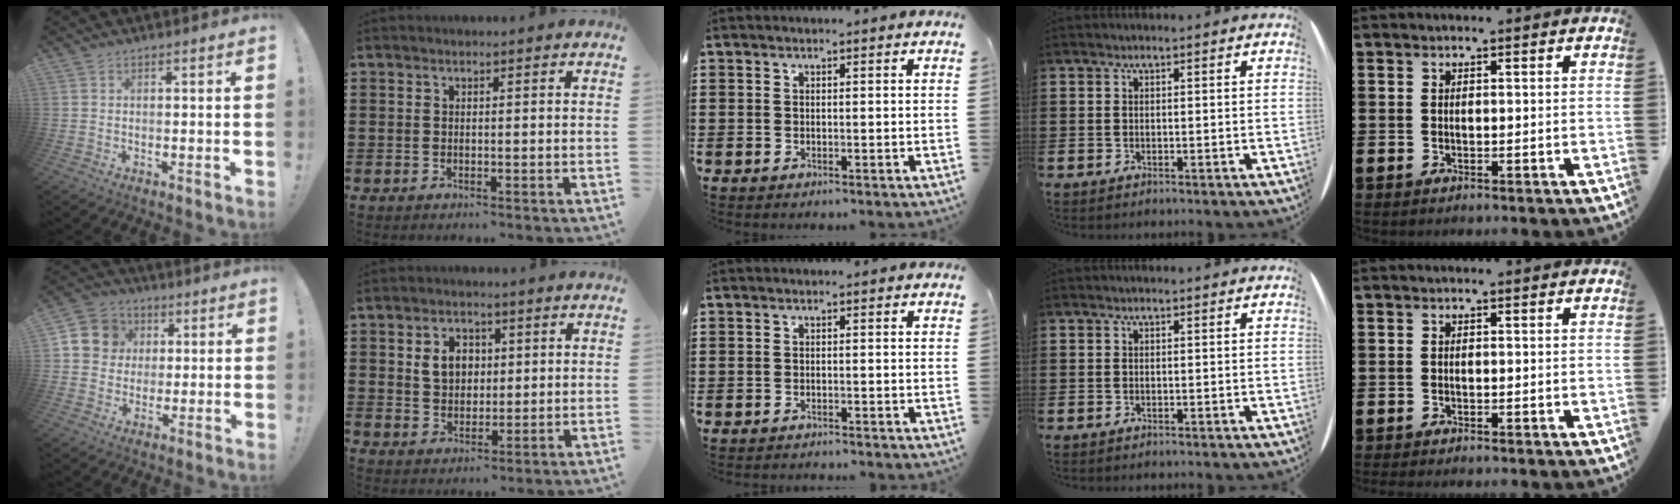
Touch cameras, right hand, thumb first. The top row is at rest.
{"thumb": {"total": 9.6, "force": [1.8, 9.1, 2.3], "torque": [-0.034, 0.002, 0.042]}, "index": {"total": 4.9, "force": [1.1, 3.9, 2.8], "torque": [-0.060, 0.011, 0.015]}, "middle": {"total": 0.7, "force": [-0.7, 0.0, 0.0], "torque": [-0.002, 0.000, -0.015]}}